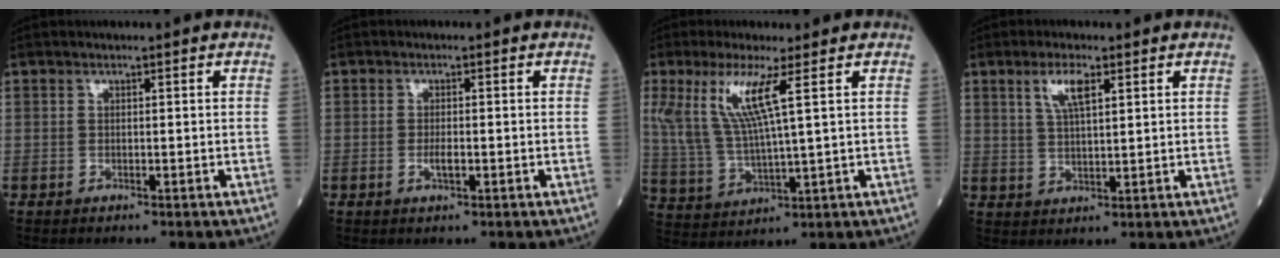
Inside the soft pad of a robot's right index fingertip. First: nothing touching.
{"total": 1.7, "force": [-0.5, 0.4, 1.6], "torque": [-0.031, 0.000, -0.007]}
{"total": 9.1, "force": [3.8, 0.1, 8.2], "torque": [-0.188, -0.002, 0.079]}
{"total": 4.8, "force": [2.4, 1.0, 4.1], "torque": [-0.084, 0.004, 0.048]}